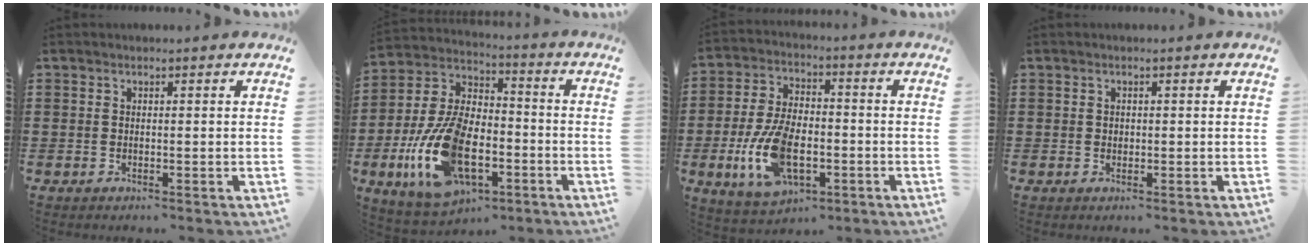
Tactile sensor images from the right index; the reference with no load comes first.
{"total": 15.9, "force": [-5.9, 8.3, 12.1], "torque": [-0.281, 0.004, -0.108]}
{"total": 11.5, "force": [-3.2, 6.1, 9.2], "torque": [-0.212, -0.004, -0.059]}
{"total": 0.7, "force": [0.2, 0.6, 0.3], "torque": [-0.007, 0.003, 0.004]}